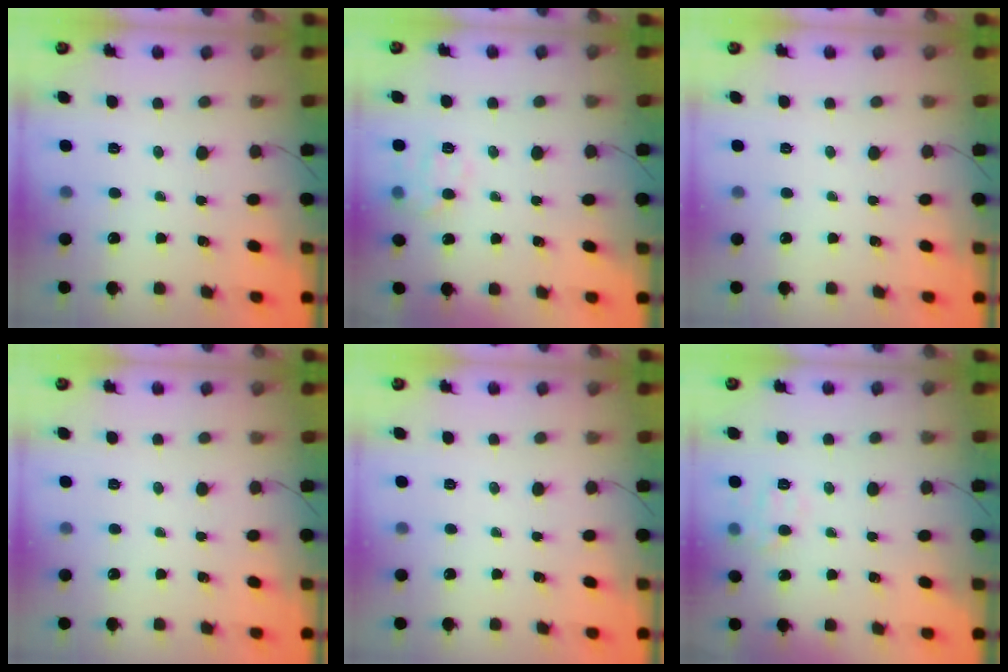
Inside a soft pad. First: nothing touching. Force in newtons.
{"total": 9.0, "press": 9.0, "slide": 0.3}
{"total": 0.0}
{"total": 0.0}
{"total": 0.0}
{"total": 7.5, "press": 7.5, "slide": 0.6}